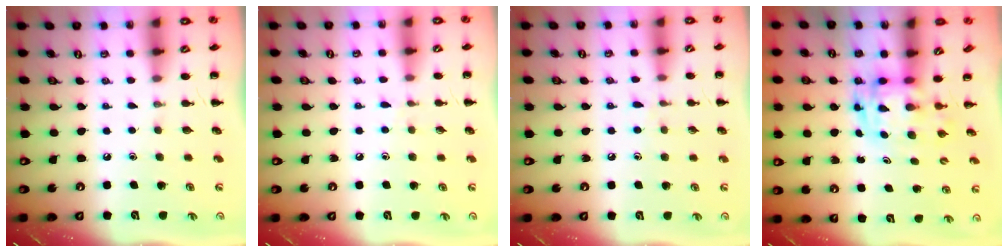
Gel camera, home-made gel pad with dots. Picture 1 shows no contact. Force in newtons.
{"total": 4.7, "press": 4.2, "slide": 2.0}
{"total": 5.5, "press": 5.1, "slide": 2.0}
{"total": 2.9, "press": 2.9, "slide": 0.6}